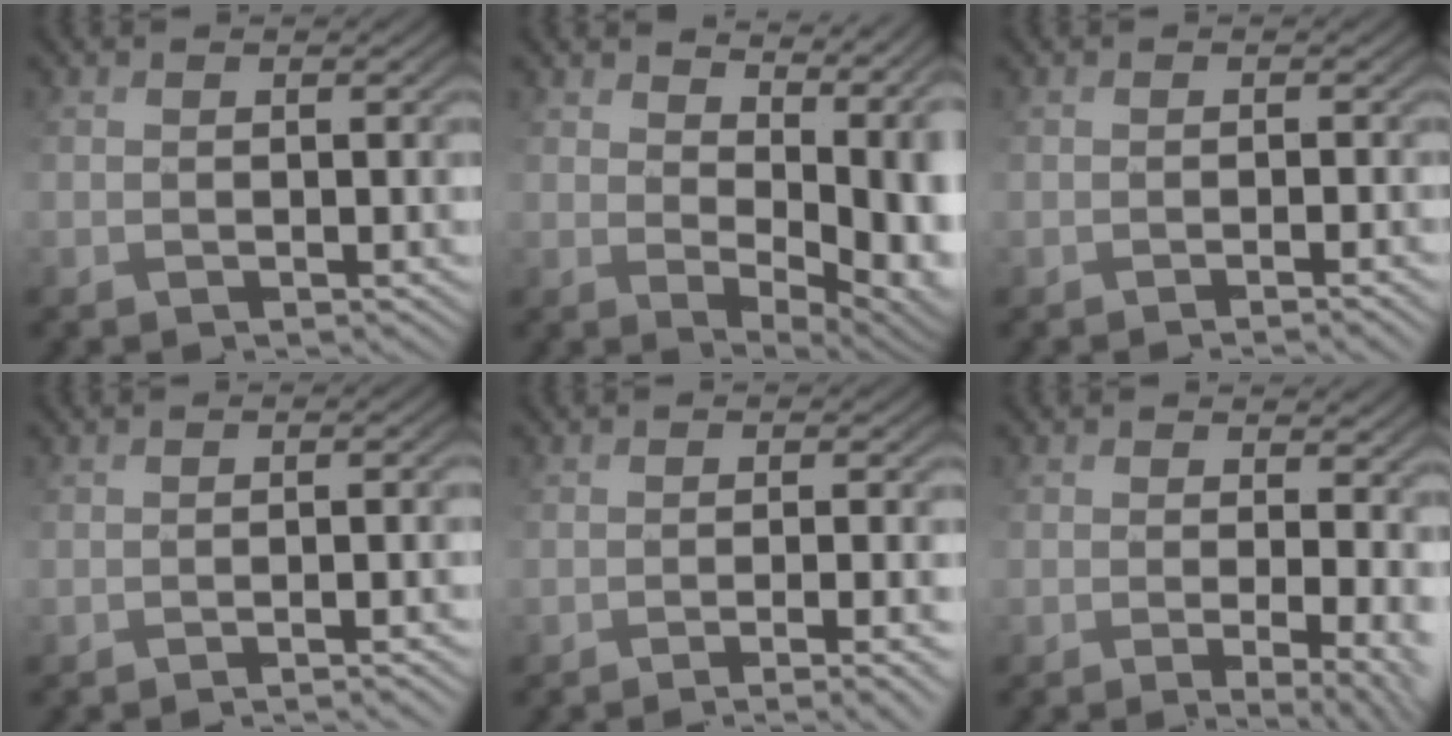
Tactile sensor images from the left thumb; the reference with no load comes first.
{"total": 12.1, "force": [4.1, 7.0, 9.0], "torque": [-0.135, -0.017, 0.107]}
{"total": 2.2, "force": [-1.5, 0.5, 1.5], "torque": [-0.014, -0.001, -0.007]}
{"total": 3.6, "force": [-2.2, 0.5, 2.7], "torque": [-0.019, 0.009, -0.011]}
{"total": 5.5, "force": [-3.3, 1.2, 4.3], "torque": [-0.052, 0.004, -0.025]}
{"total": 7.5, "force": [-0.6, 3.2, 6.8], "torque": [-0.108, -0.002, 0.002]}